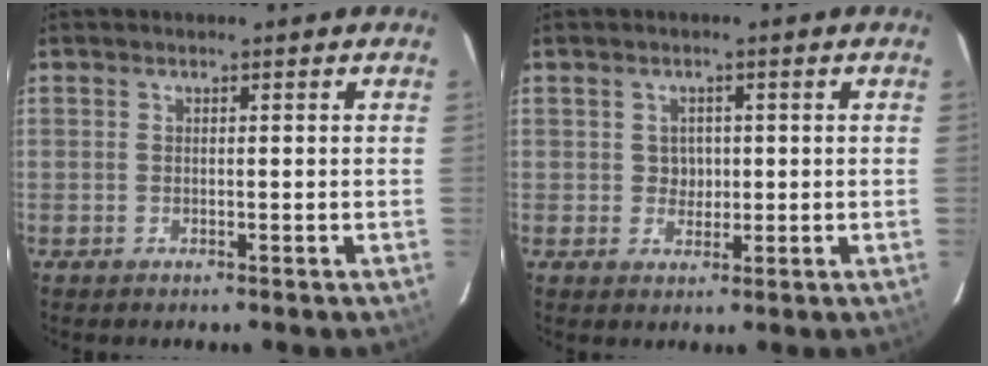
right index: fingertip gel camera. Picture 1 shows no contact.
{"total": 2.6, "force": [0.2, 2.5, 0.7], "torque": [-0.007, 0.008, 0.004]}